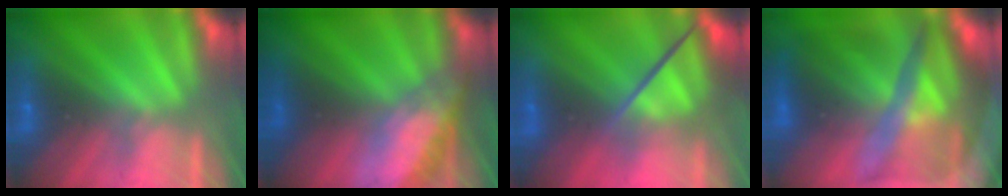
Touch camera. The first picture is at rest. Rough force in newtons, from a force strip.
{"total": 8.7}
{"total": 3.8}
{"total": 10.5}